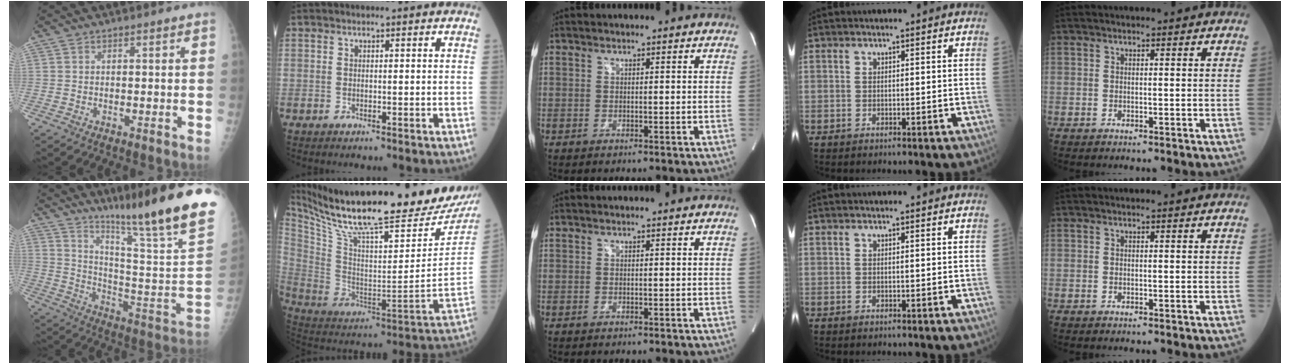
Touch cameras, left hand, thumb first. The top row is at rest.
{"thumb": {"total": 27.9, "force": [20.5, 0.1, 18.9], "torque": [-0.278, -0.142, 0.305]}, "index": {"total": 31.0, "force": [26.4, 4.2, 15.7], "torque": [-0.283, -0.087, 0.384]}}